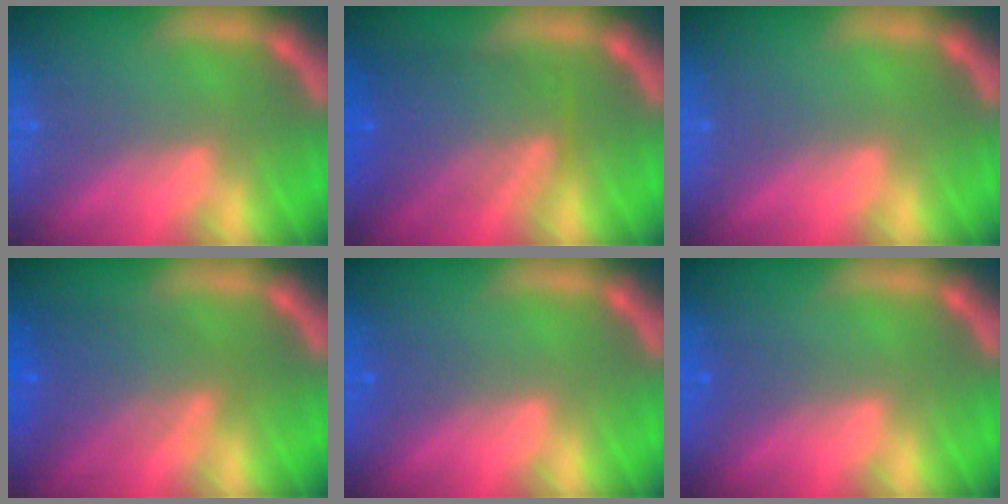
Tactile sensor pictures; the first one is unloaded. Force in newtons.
{"total": 7.1}
{"total": 0.0}
{"total": 5.1}
{"total": 0.9}
{"total": 0.9}